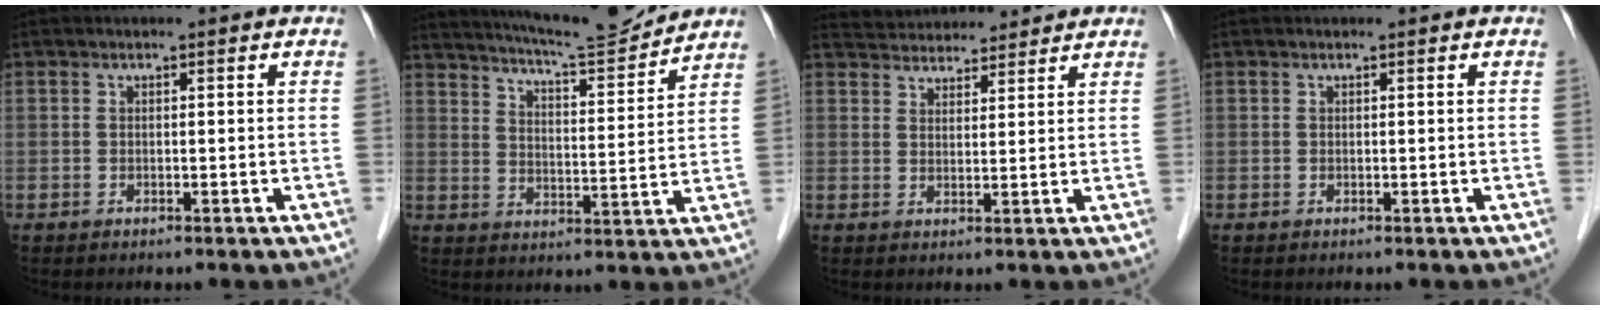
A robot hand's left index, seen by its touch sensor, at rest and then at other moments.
{"total": 13.3, "force": [12.5, 0.1, 4.4], "torque": [-0.079, -0.004, 0.186]}
{"total": 8.2, "force": [7.9, 1.6, 1.2], "torque": [-0.019, 0.028, 0.118]}
{"total": 0.0}